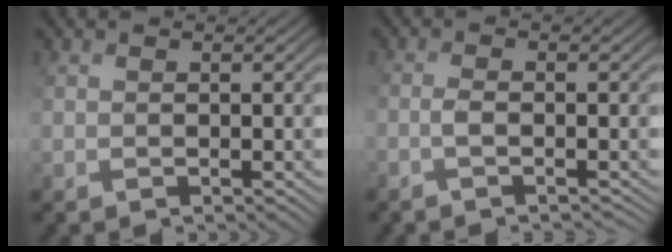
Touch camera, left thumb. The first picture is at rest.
{"total": 2.1, "force": [-1.1, 0.5, 1.8], "torque": [-0.036, 0.004, -0.027]}